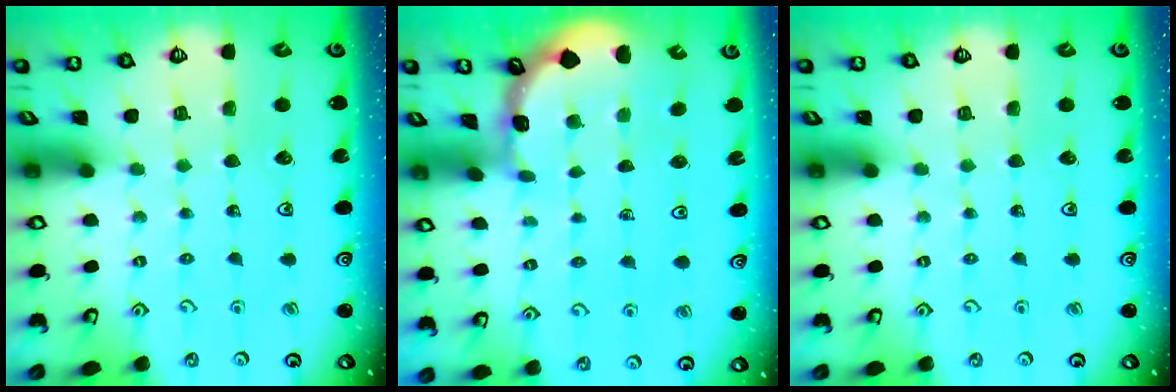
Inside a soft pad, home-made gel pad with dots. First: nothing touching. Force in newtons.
{"total": 1.6, "press": 1.5, "slide": 0.2}
{"total": 0.0}